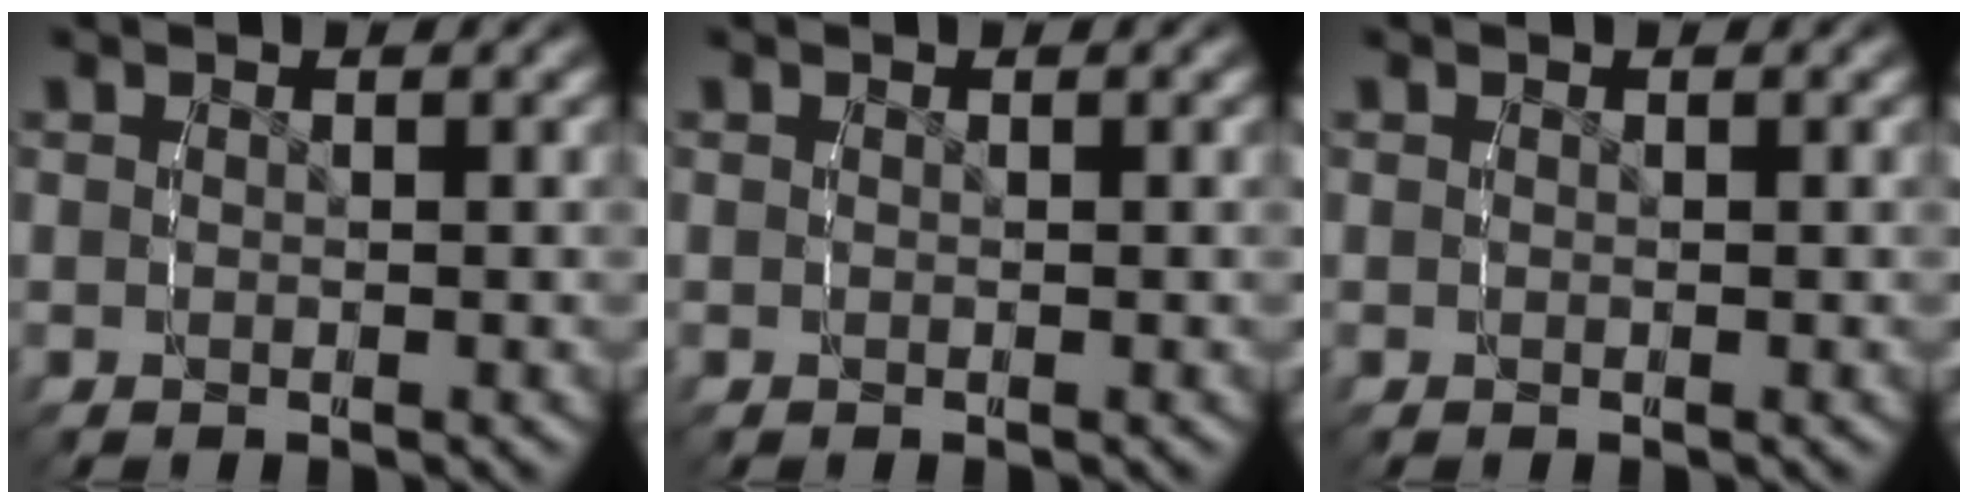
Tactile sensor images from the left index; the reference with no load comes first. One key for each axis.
{"total": 0.0}
{"total": 0.0}